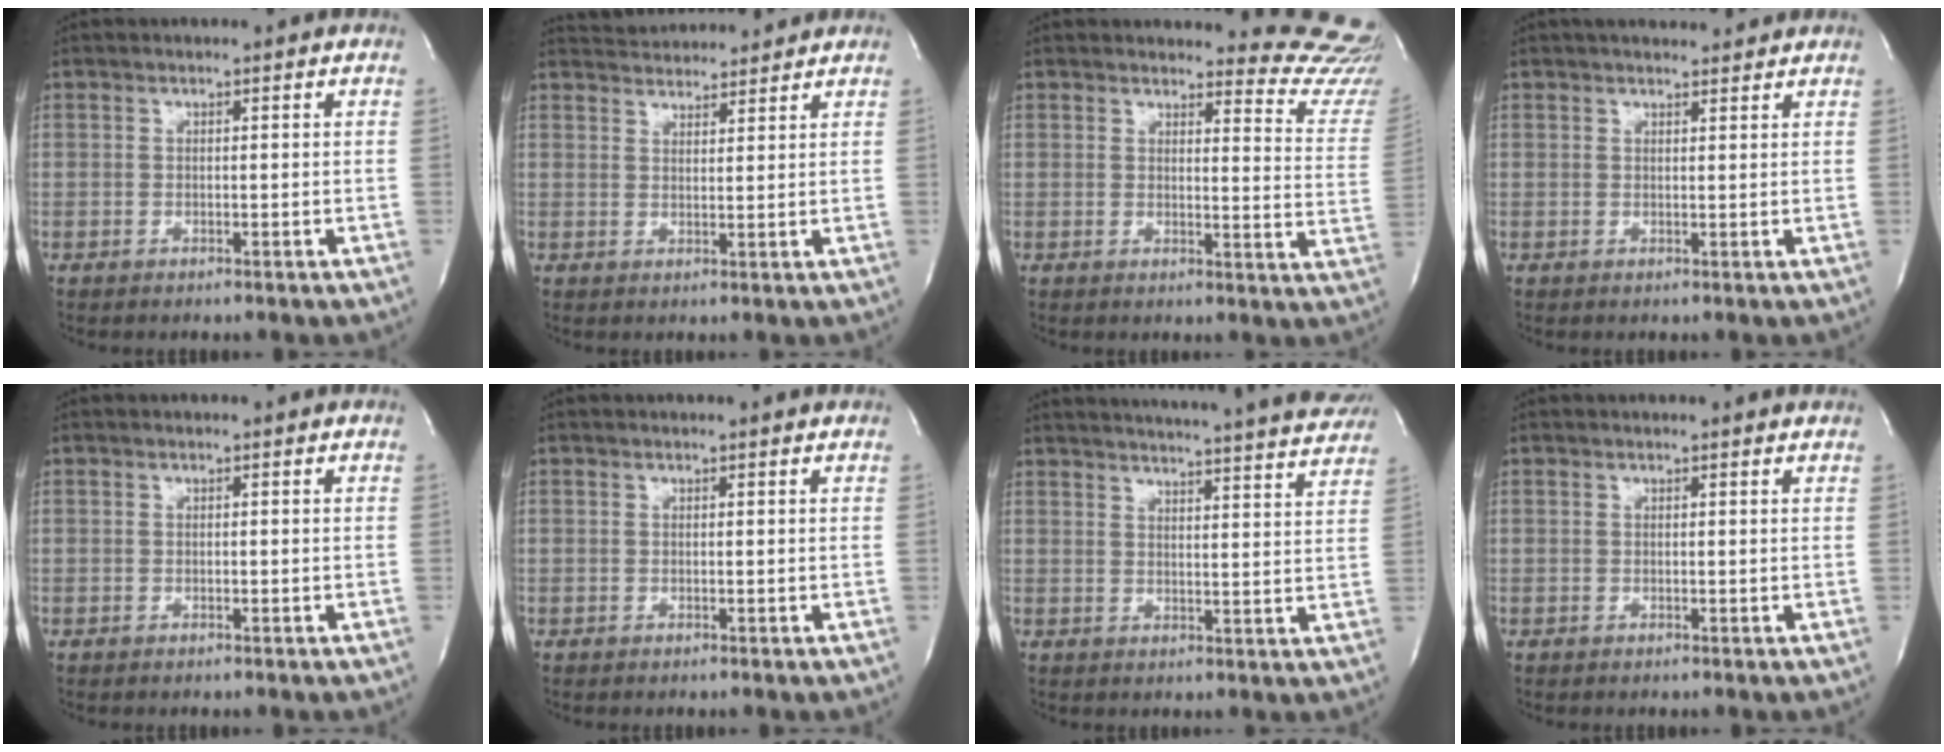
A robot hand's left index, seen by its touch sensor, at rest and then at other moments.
{"total": 7.7, "force": [7.5, 1.2, 1.3], "torque": [-0.025, 0.024, 0.111]}
{"total": 14.7, "force": [14.6, 1.6, 1.2], "torque": [0.021, -0.142, 0.117]}
{"total": 6.7, "force": [6.1, 1.4, 2.4], "torque": [-0.033, 0.021, 0.079]}
{"total": 0.0}
{"total": 0.6, "force": [0.5, 0.1, 0.2], "torque": [-0.014, 0.002, 0.000]}
{"total": 27.1, "force": [25.4, 1.9, 9.1], "torque": [-0.146, -0.067, 0.297]}
{"total": 1.3, "force": [1.3, 0.0, 0.3], "torque": [-0.014, -0.004, 0.005]}